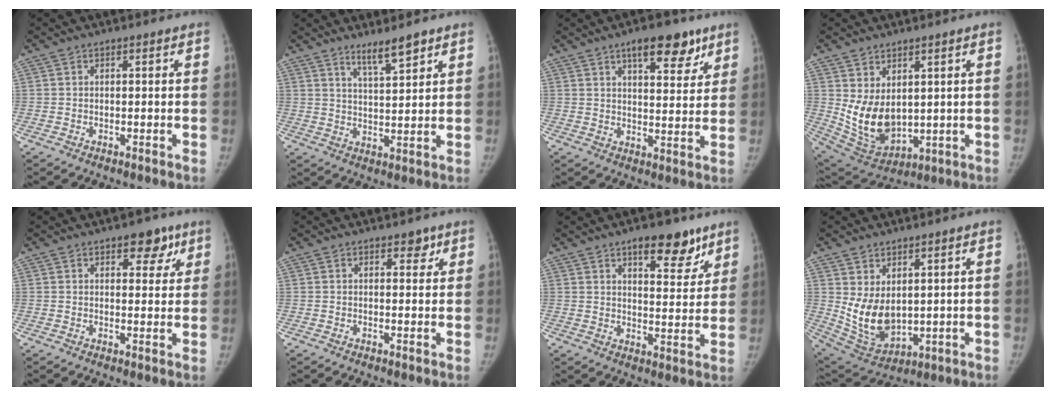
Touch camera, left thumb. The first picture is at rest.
{"total": 5.5, "force": [4.3, 0.7, 3.4], "torque": [-0.050, -0.037, 0.074]}
{"total": 10.4, "force": [6.5, 4.2, 6.9], "torque": [-0.064, -0.032, 0.094]}
{"total": 11.0, "force": [1.9, 7.1, 8.1], "torque": [-0.128, -0.022, 0.065]}
{"total": 5.8, "force": [3.3, 3.2, 3.5], "torque": [-0.008, -0.012, 0.038]}
{"total": 2.0, "force": [1.3, 1.2, 1.0], "torque": [0.007, -0.006, 0.014]}
{"total": 10.5, "force": [6.9, 4.3, 6.6], "torque": [-0.054, -0.039, 0.100]}
{"total": 10.2, "force": [1.9, 6.5, 7.7], "torque": [-0.122, -0.024, 0.063]}